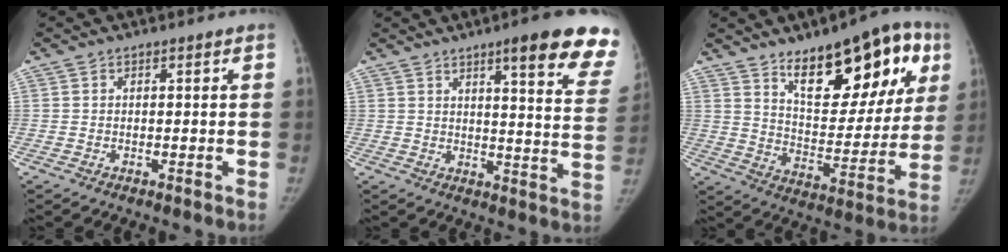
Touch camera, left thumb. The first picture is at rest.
{"total": 17.6, "force": [11.7, 2.9, 12.8], "torque": [-0.130, -0.050, 0.135]}
{"total": 22.4, "force": [11.4, 10.0, 16.6], "torque": [-0.173, -0.043, 0.174]}